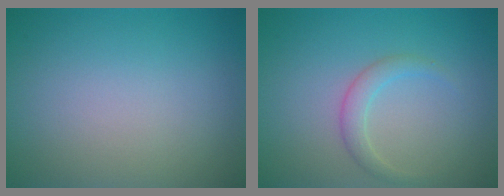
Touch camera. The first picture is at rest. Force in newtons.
{"total": 1.7, "press": 1.7, "slide": 0.1}